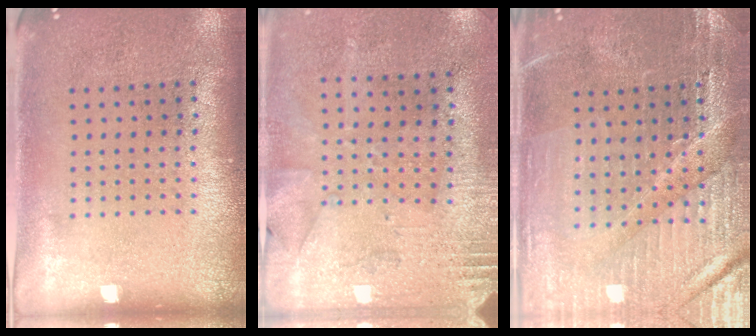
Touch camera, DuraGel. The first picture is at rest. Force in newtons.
{"total": 2.8, "press": 2.2, "slide": 1.7}
{"total": 3.2, "press": 3.2, "slide": 0.5}